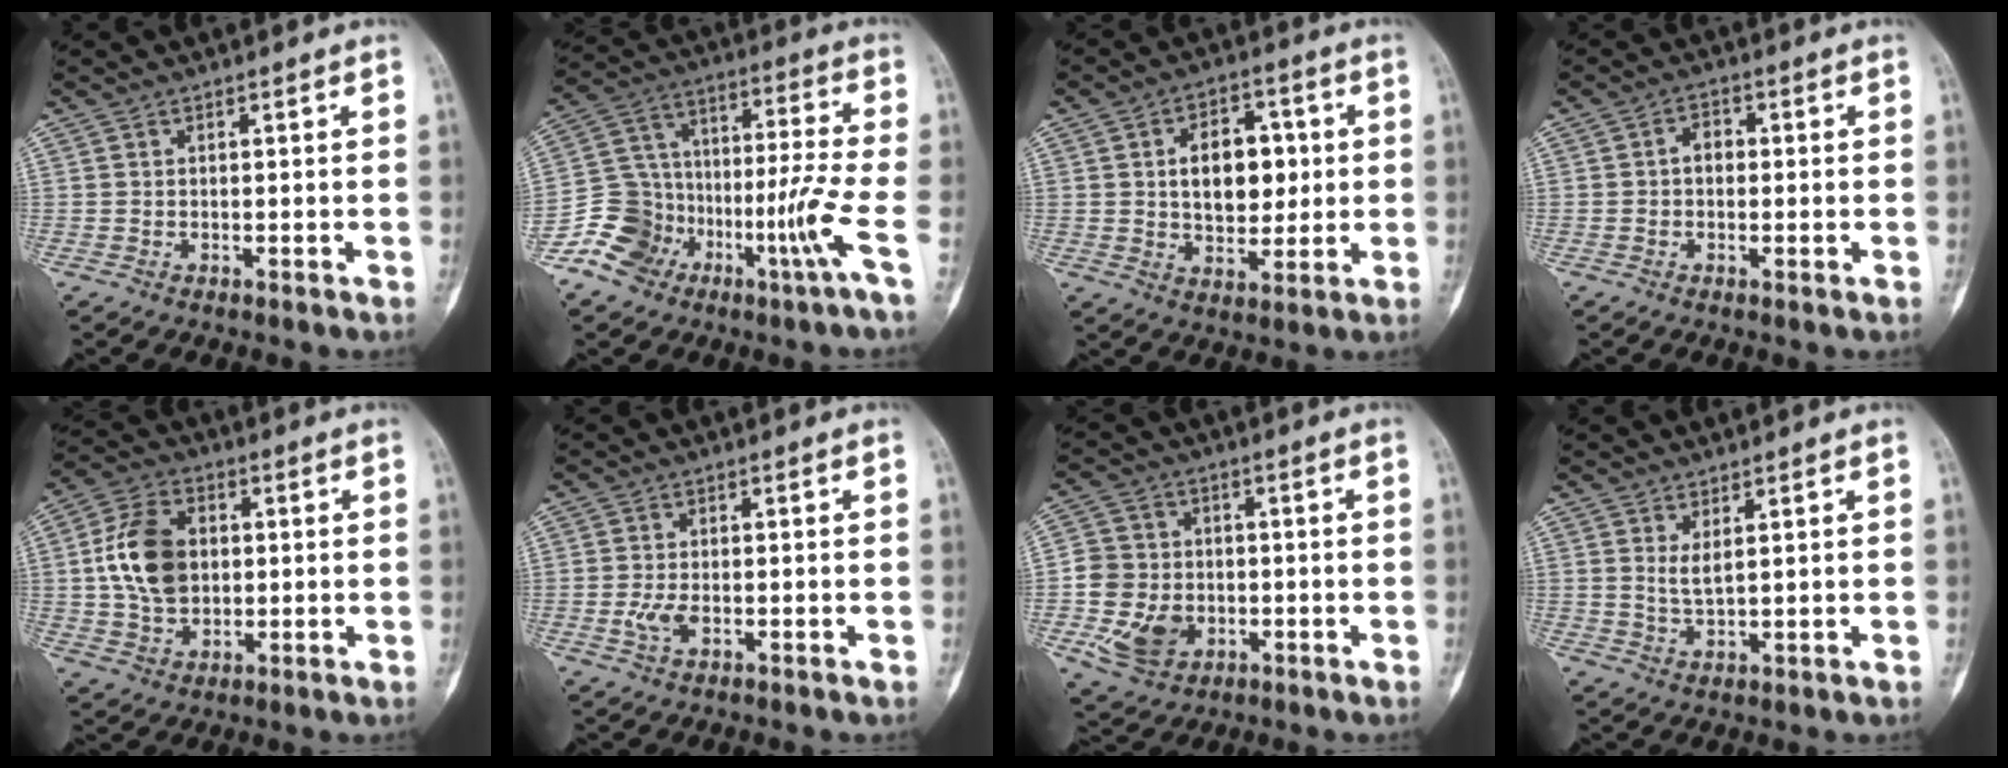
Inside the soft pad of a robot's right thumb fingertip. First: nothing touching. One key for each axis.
{"total": 12.3, "fx": -6.9, "fy": 4.5, "fz": 9.2, "tx": -0.167, "ty": 0.085, "tz": -0.136}
{"total": 11.8, "fx": 1.5, "fy": 7.6, "fz": 8.8, "tx": -0.097, "ty": 0.001, "tz": 0.026}
{"total": 2.9, "fx": 0.0, "fy": 2.1, "fz": 2.1, "tx": -0.019, "ty": 0.008, "tz": -0.008}
{"total": 12.6, "fx": 1.0, "fy": 8.8, "fz": 9.0, "tx": -0.149, "ty": 0.009, "tz": 0.018}
{"total": 3.0, "fx": -0.8, "fy": 1.5, "fz": 2.5, "tx": -0.054, "ty": -0.002, "tz": -0.017}
{"total": 11.2, "fx": -2.6, "fy": 9.0, "fz": 6.0, "tx": -0.089, "ty": 0.010, "tz": -0.045}
{"total": 2.7, "fx": 1.2, "fy": 0.7, "fz": 2.3, "tx": -0.043, "ty": -0.015, "tz": 0.029}